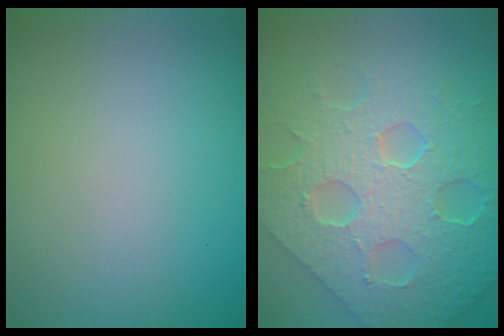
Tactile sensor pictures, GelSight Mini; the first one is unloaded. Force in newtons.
{"total": 8.4, "press": 6.7, "slide": 5.0}